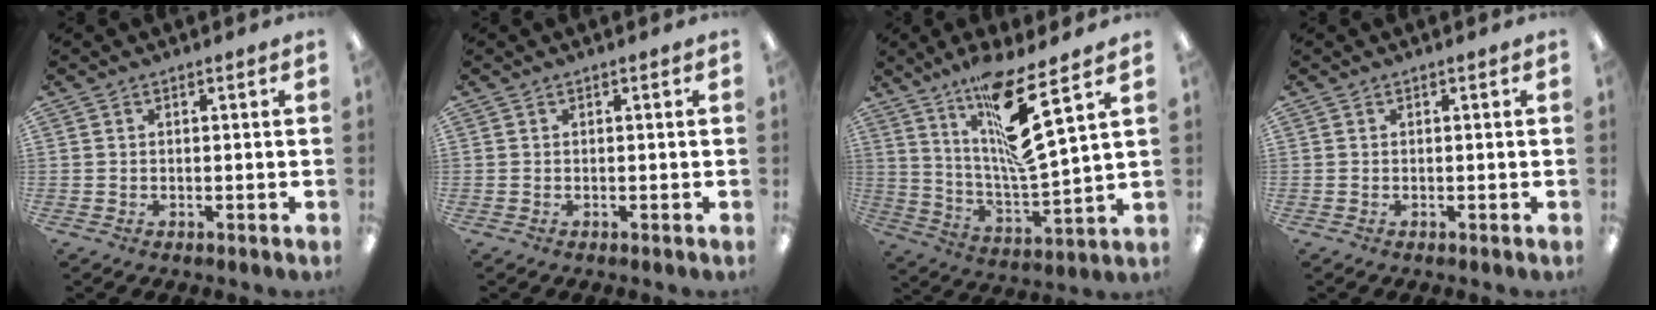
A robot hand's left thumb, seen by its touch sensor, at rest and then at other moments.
{"total": 0.0}
{"total": 17.2, "force": [10.5, 2.8, 13.3], "torque": [-0.253, -0.055, 0.164]}
{"total": 0.0}